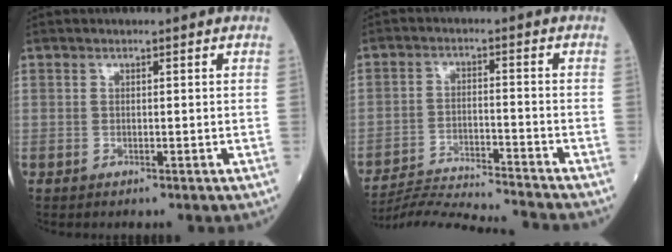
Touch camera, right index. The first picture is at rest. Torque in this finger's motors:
{"motor_torque": [-0.53, -0.44, -0.22, -0.21]}